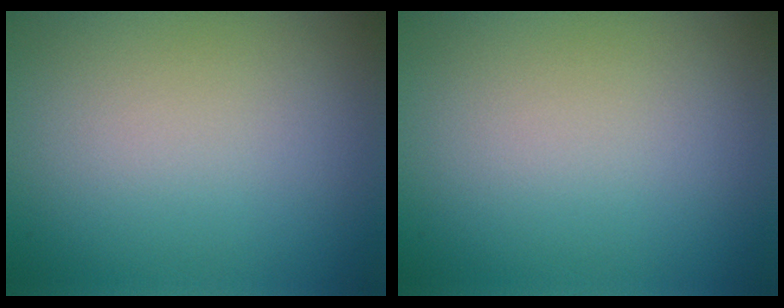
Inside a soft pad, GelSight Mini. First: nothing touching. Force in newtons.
{"total": 0.0}